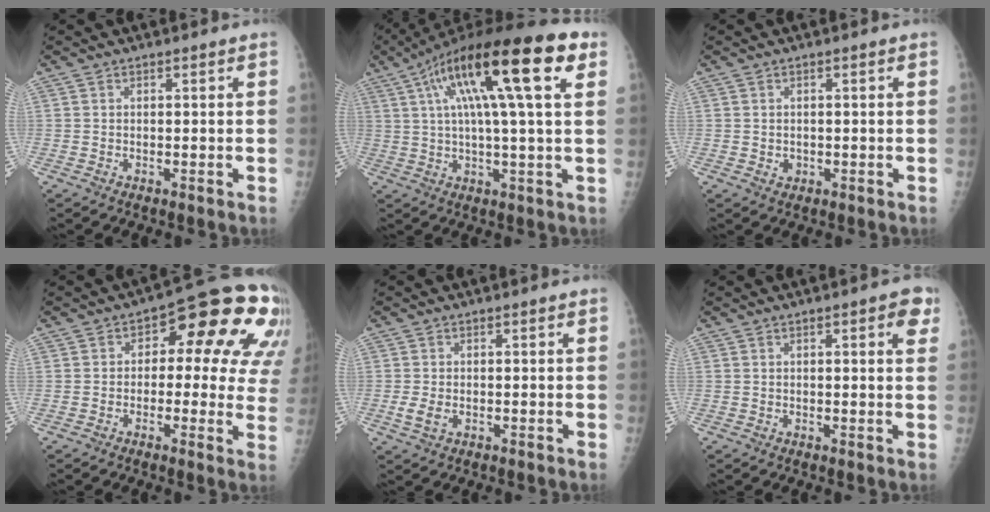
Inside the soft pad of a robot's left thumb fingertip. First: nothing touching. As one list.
[{"total": 22.7, "force": [8.3, 4.8, 20.5], "torque": [-0.337, 0.026, 0.124]}, {"total": 1.5, "force": [-0.2, 1.3, 0.8], "torque": [-0.005, 0.002, 0.000]}, {"total": 18.0, "force": [4.9, 9.1, 14.7], "torque": [-0.120, 0.022, 0.046]}, {"total": 3.0, "force": [-0.7, 1.8, 2.3], "torque": [-0.053, 0.003, -0.013]}, {"total": 4.3, "force": [1.6, 1.3, 3.8], "torque": [-0.037, 0.000, 0.015]}]